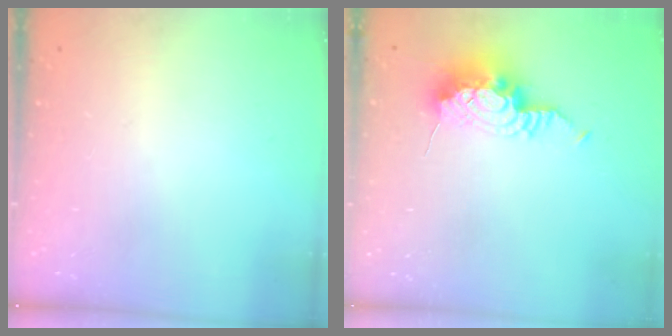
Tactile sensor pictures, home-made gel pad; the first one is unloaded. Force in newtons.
{"total": 15.8, "press": 12.2, "slide": 10.0}